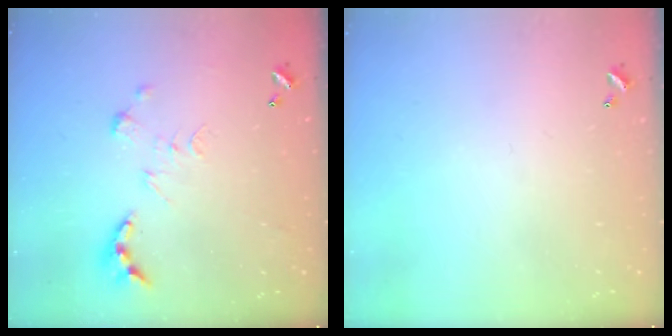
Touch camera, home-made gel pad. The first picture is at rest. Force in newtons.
{"total": 0.0}